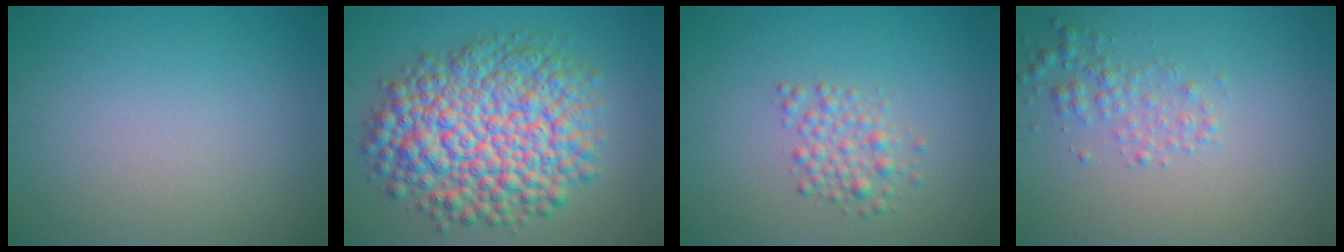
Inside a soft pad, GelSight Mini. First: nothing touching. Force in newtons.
{"total": 11.6, "press": 11.6, "slide": 0.3}
{"total": 2.3, "press": 2.3, "slide": 0.0}
{"total": 2.1, "press": 2.1, "slide": 0.1}